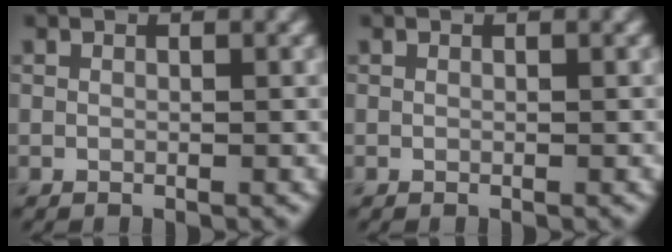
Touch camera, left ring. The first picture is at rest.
{"total": 0.0}